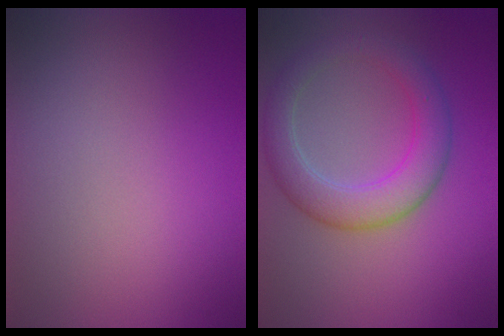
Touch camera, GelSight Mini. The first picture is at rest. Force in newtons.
{"total": 4.8, "press": 4.8, "slide": 0.4}